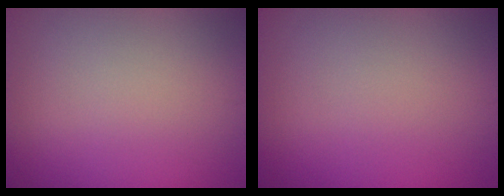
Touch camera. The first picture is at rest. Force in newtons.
{"total": 0.0}